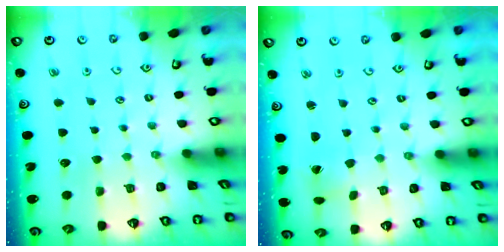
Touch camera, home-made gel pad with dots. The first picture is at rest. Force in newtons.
{"total": 1.4, "press": 1.4, "slide": 0.3}